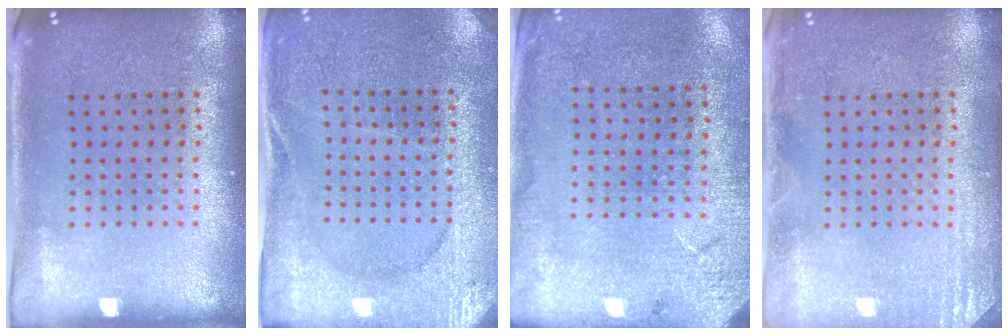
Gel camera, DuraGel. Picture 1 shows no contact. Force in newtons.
{"total": 2.7, "press": 2.7, "slide": 0.3}
{"total": 2.6, "press": 2.5, "slide": 0.7}
{"total": 2.2, "press": 2.1, "slide": 0.3}